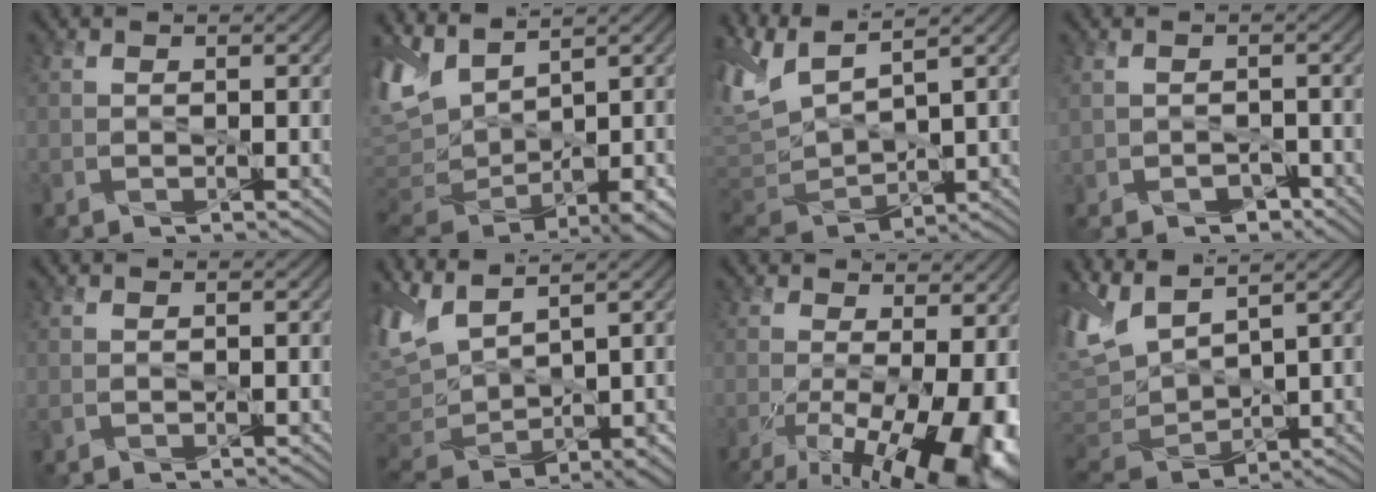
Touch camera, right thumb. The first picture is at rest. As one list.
[{"total": 10.9, "force": [4.3, 5.9, 8.1], "torque": [-0.216, -0.002, 0.089]}, {"total": 8.6, "force": [4.2, 3.2, 6.8], "torque": [-0.185, 0.008, 0.079]}, {"total": 2.2, "force": [-1.3, 1.5, 1.0], "torque": [-0.021, -0.006, -0.020]}, {"total": 0.0}, {"total": 9.3, "force": [4.9, 4.2, 6.8], "torque": [-0.196, 0.003, 0.100]}, {"total": 14.9, "force": [-4.0, 5.9, 13.0], "torque": [-0.195, -0.028, -0.035]}, {"total": 9.2, "force": [5.1, 4.1, 6.5], "torque": [-0.195, 0.009, 0.095]}]